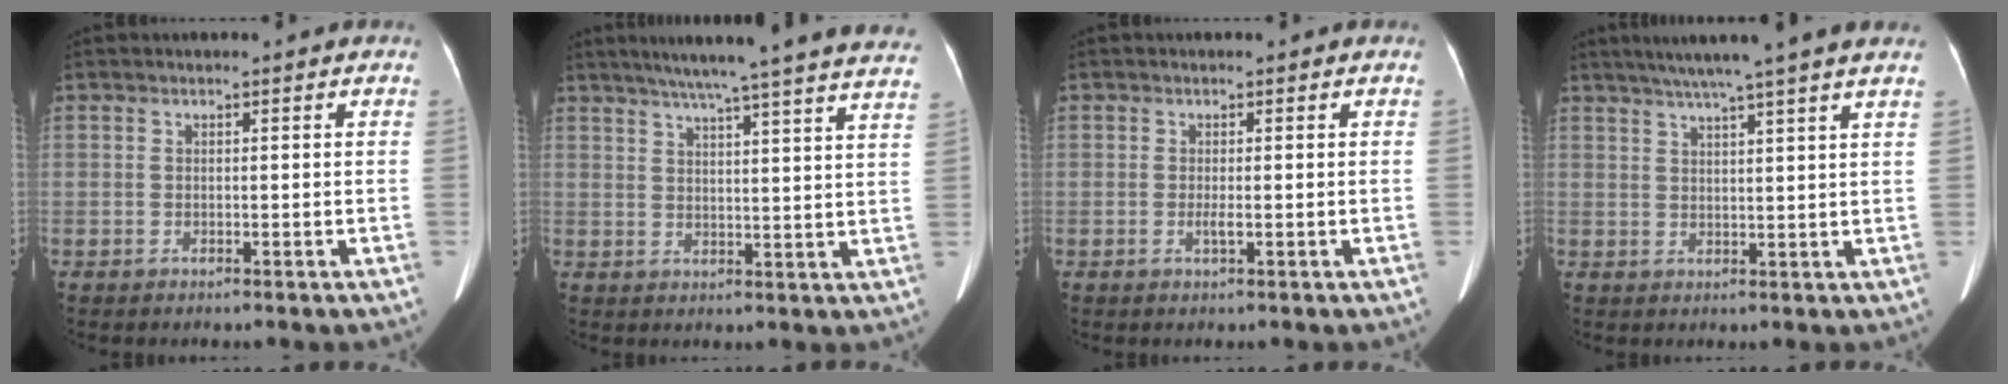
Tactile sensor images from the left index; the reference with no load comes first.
{"total": 25.5, "force": [22.6, -0.1, 11.9], "torque": [-0.183, -0.025, 0.275]}
{"total": 0.9, "force": [-0.4, 0.0, 0.9], "torque": [-0.024, -0.007, -0.006]}
{"total": 10.4, "force": [8.5, -1.4, 5.9], "torque": [-0.090, 0.023, 0.105]}